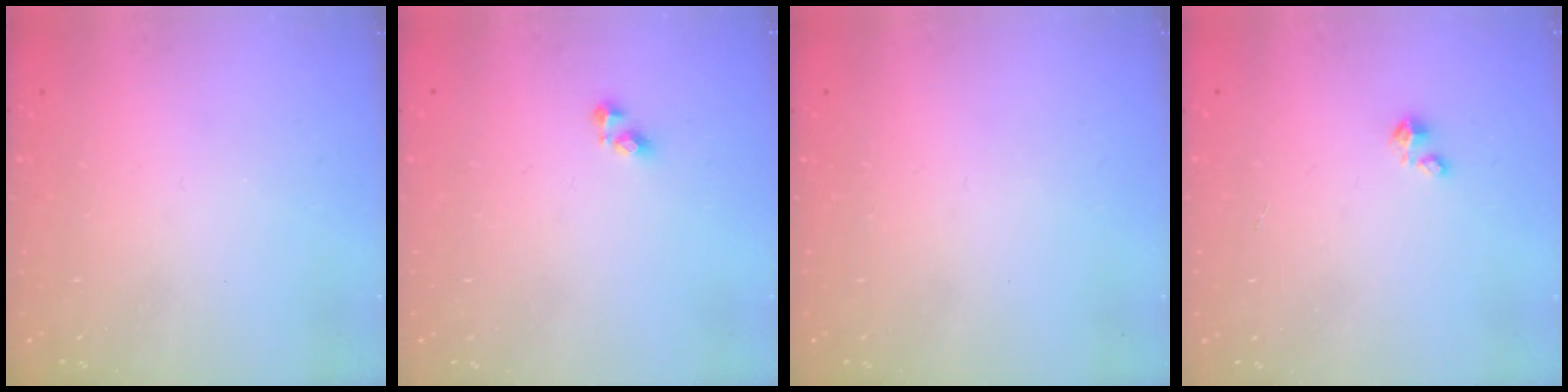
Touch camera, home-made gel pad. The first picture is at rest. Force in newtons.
{"total": 2.7, "press": 2.7, "slide": 0.4}
{"total": 0.0}
{"total": 1.4, "press": 1.4, "slide": 0.2}